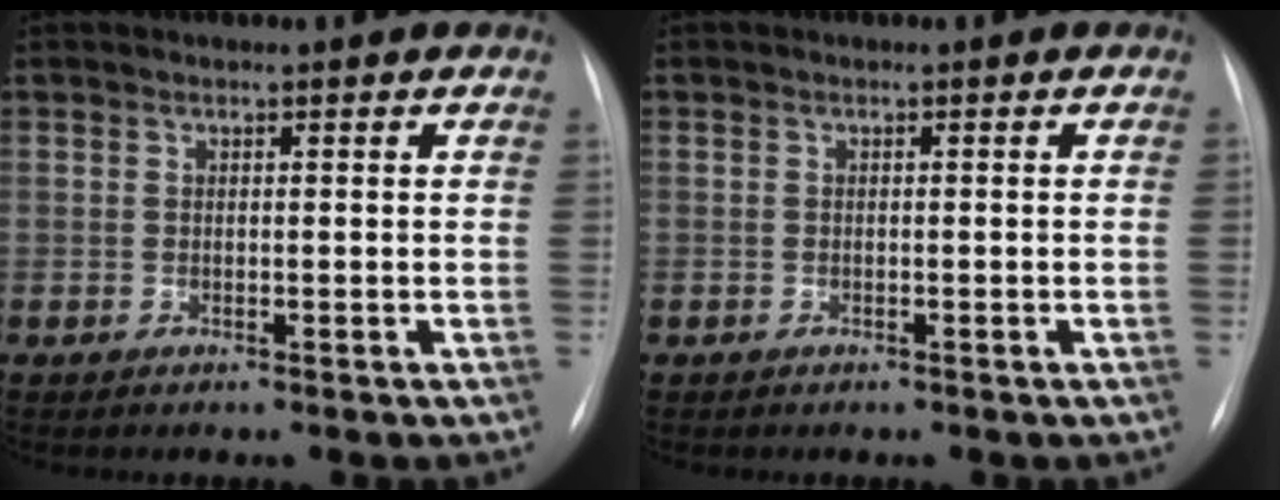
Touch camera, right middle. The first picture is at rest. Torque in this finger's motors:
{"motor_torque": [1.06, -1.08, 0.23, -0.21]}